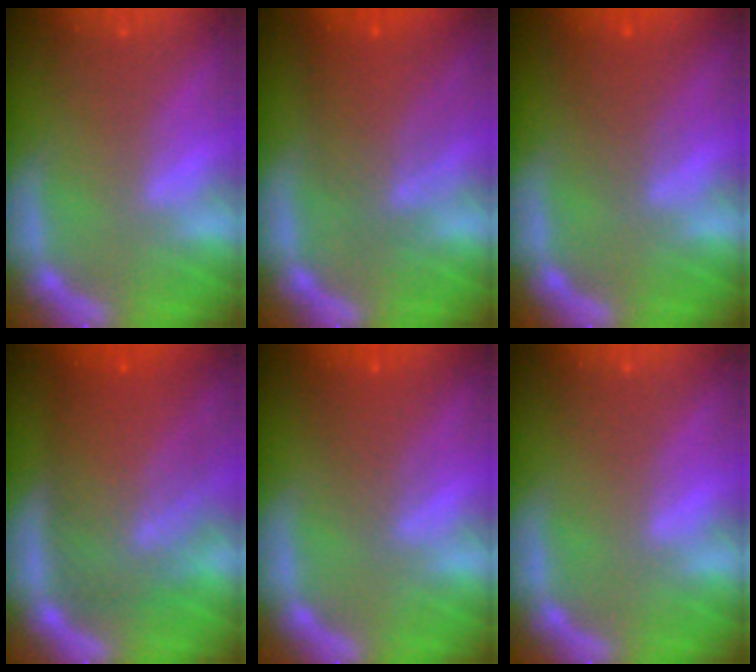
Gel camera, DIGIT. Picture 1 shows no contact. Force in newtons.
{"total": 5.5}
{"total": 2.5}
{"total": 10.1}
{"total": 2.5}
{"total": 0.0}